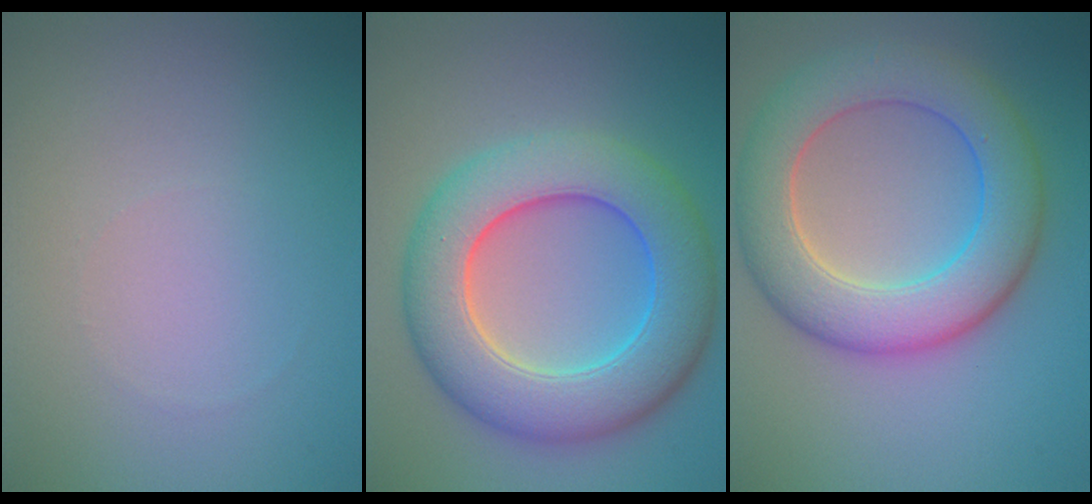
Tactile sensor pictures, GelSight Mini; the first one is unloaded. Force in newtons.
{"total": 9.7, "press": 9.7, "slide": 0.4}
{"total": 8.3, "press": 8.3, "slide": 0.2}